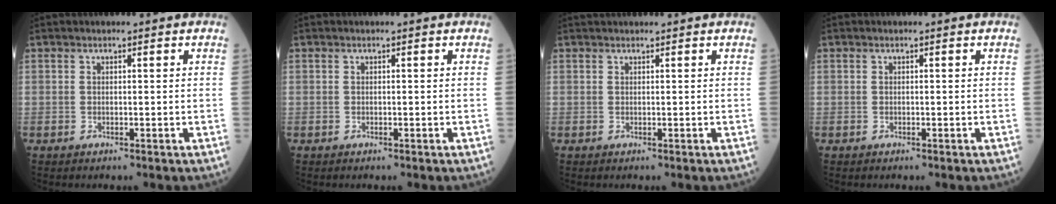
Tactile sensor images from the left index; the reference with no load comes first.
{"total": 0.0}
{"total": 1.9, "force": [1.8, 0.3, 0.6], "torque": [-0.006, 0.026, 0.028]}
{"total": 0.0}